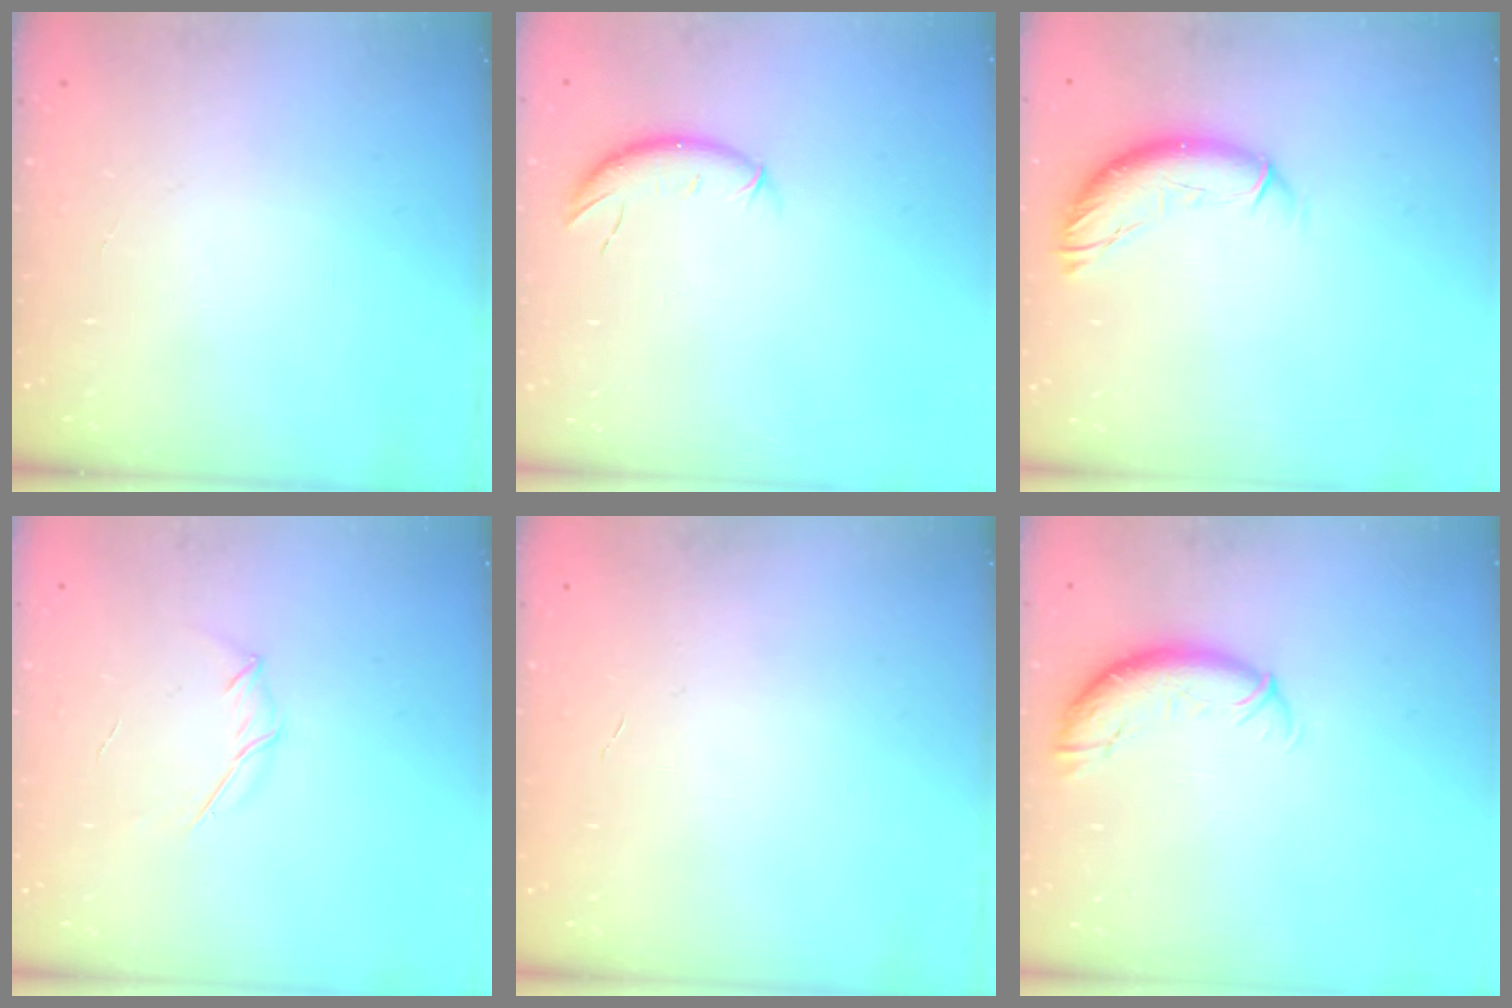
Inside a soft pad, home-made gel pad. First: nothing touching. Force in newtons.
{"total": 6.6, "press": 6.6, "slide": 0.6}
{"total": 10.9, "press": 10.6, "slide": 2.2}
{"total": 3.7, "press": 3.6, "slide": 1.0}
{"total": 0.0}
{"total": 9.8, "press": 9.6, "slide": 1.9}